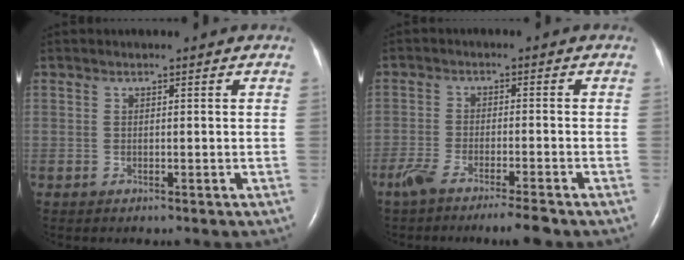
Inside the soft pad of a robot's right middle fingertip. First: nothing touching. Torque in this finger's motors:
{"motor_torque": [0.03, -0.03, 0.06, 0.03]}